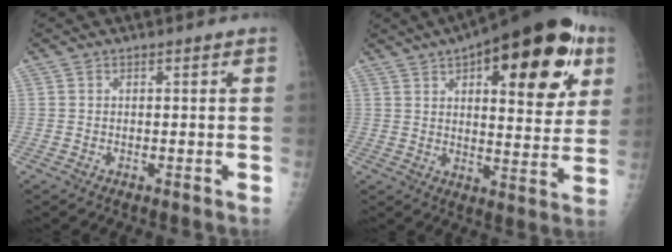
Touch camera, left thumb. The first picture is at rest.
{"total": 25.8, "force": [11.0, 10.3, 20.9], "torque": [-0.254, -0.011, 0.151]}